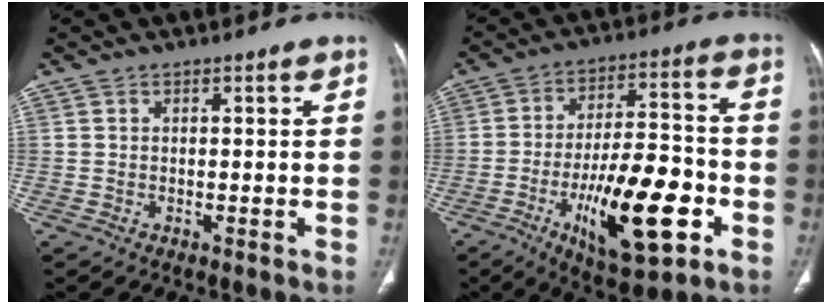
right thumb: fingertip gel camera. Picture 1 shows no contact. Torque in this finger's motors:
{"motor_torque": [0.28, 0.55, 1.61, -1.16, 0.10]}